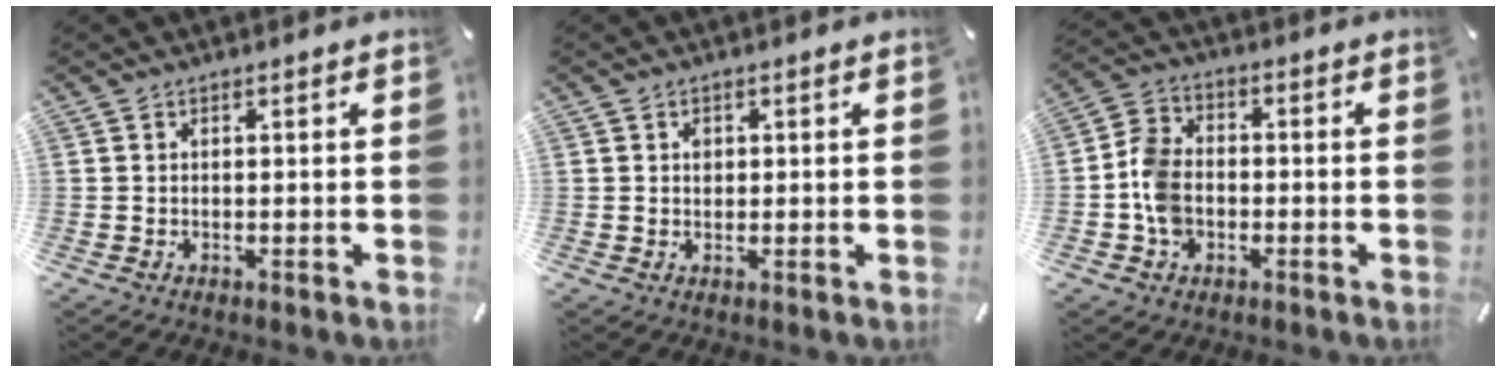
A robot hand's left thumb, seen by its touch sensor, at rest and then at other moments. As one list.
[{"total": 1.5, "force": [0.3, 1.3, 0.6], "torque": [-0.007, 0.003, 0.003]}, {"total": 8.2, "force": [-1.9, 6.6, 4.5], "torque": [-0.103, 0.018, -0.032]}]